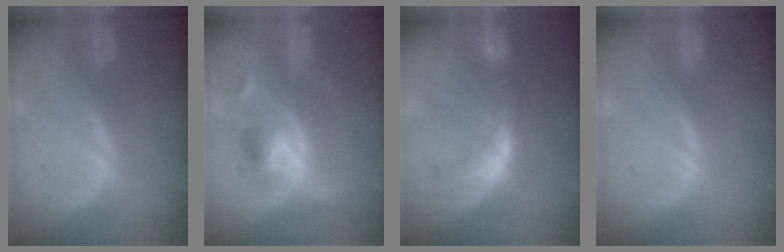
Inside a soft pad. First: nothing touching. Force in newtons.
{"total": 5.1, "press": 5.0, "slide": 1.1}
{"total": 6.6, "press": 6.6, "slide": 0.6}
{"total": 0.0}